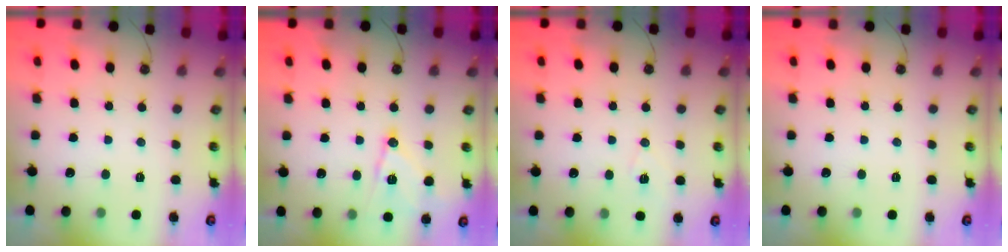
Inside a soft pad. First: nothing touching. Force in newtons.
{"total": 12.1, "press": 12.0, "slide": 0.7}
{"total": 7.3, "press": 5.7, "slide": 4.5}
{"total": 0.0}